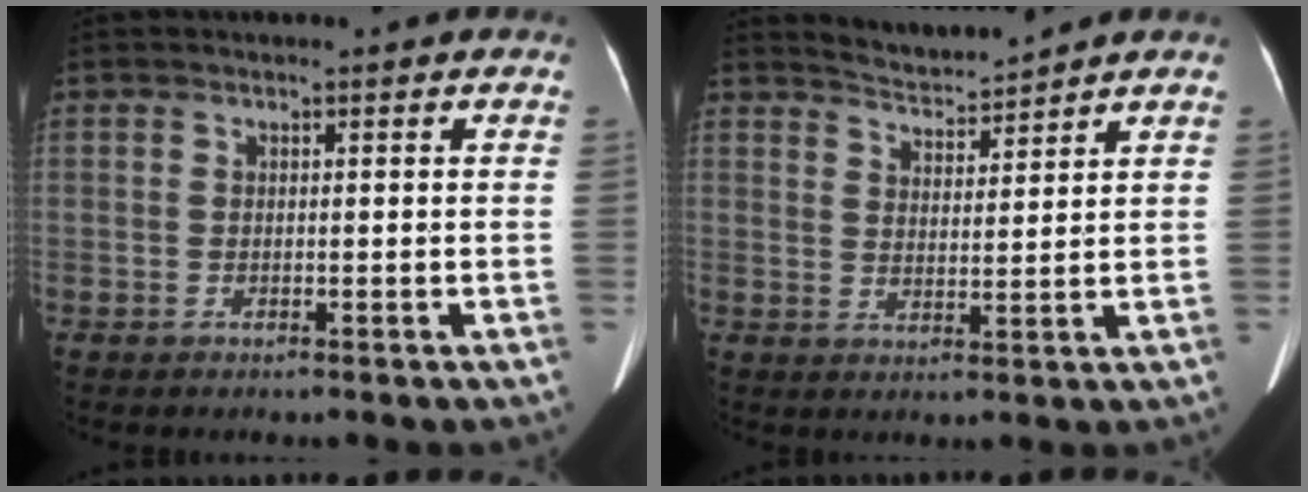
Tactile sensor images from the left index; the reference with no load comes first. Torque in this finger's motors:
{"motor_torque": [-0.62, -1.03, -0.05, 0.01]}